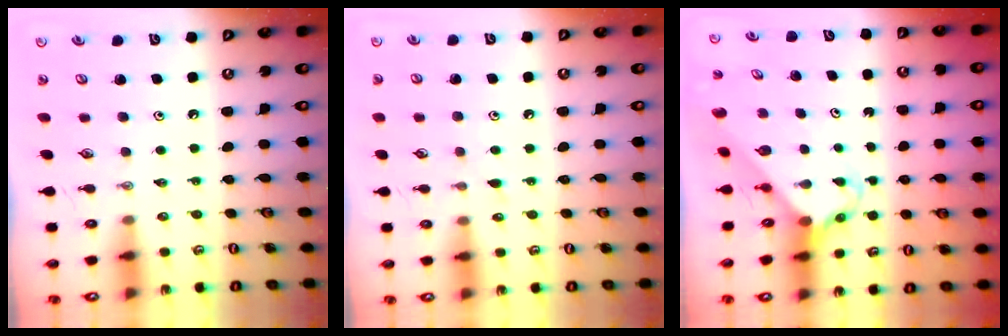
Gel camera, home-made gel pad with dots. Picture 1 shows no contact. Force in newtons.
{"total": 5.1, "press": 5.1, "slide": 0.6}
{"total": 2.8, "press": 2.8, "slide": 0.2}